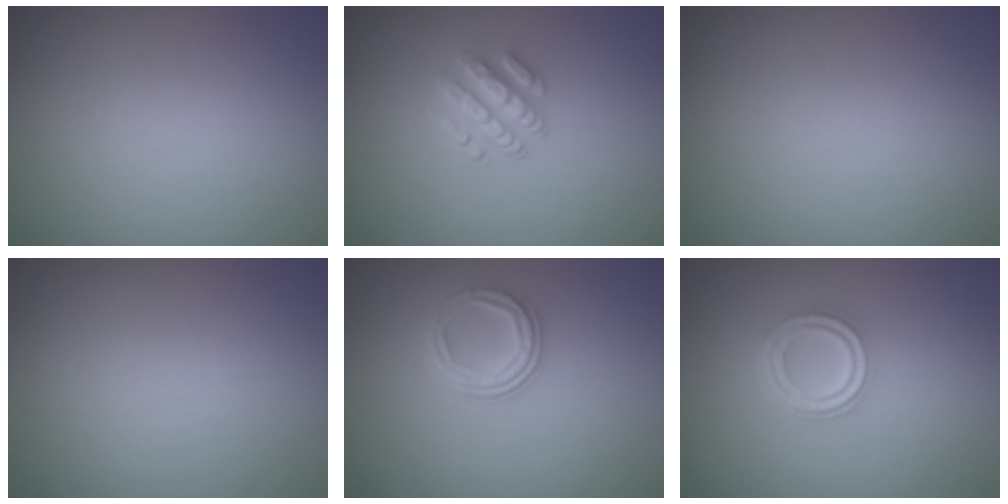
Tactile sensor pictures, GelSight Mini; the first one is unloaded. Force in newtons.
{"total": 2.9, "press": 2.5, "slide": 1.5}
{"total": 0.0}
{"total": 0.0}
{"total": 3.0, "press": 2.3, "slide": 1.9}
{"total": 3.5, "press": 2.7, "slide": 2.3}